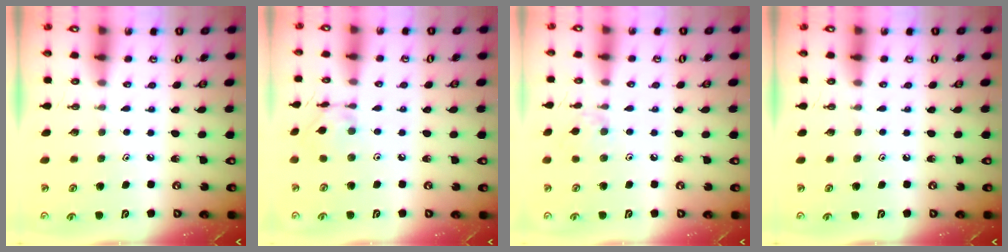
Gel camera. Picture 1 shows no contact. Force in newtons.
{"total": 4.6, "press": 4.6, "slide": 0.4}
{"total": 5.9, "press": 5.8, "slide": 0.8}
{"total": 0.0}